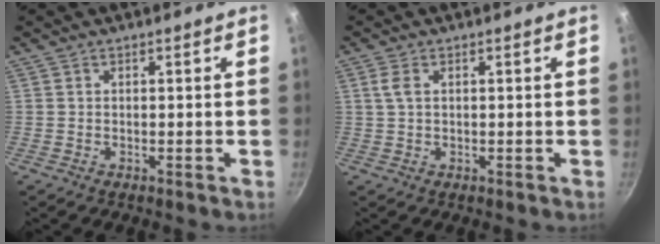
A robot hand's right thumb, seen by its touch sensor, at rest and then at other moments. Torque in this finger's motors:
{"motor_torque": [-0.48, 0.36, -0.12, -0.06, 0.07]}